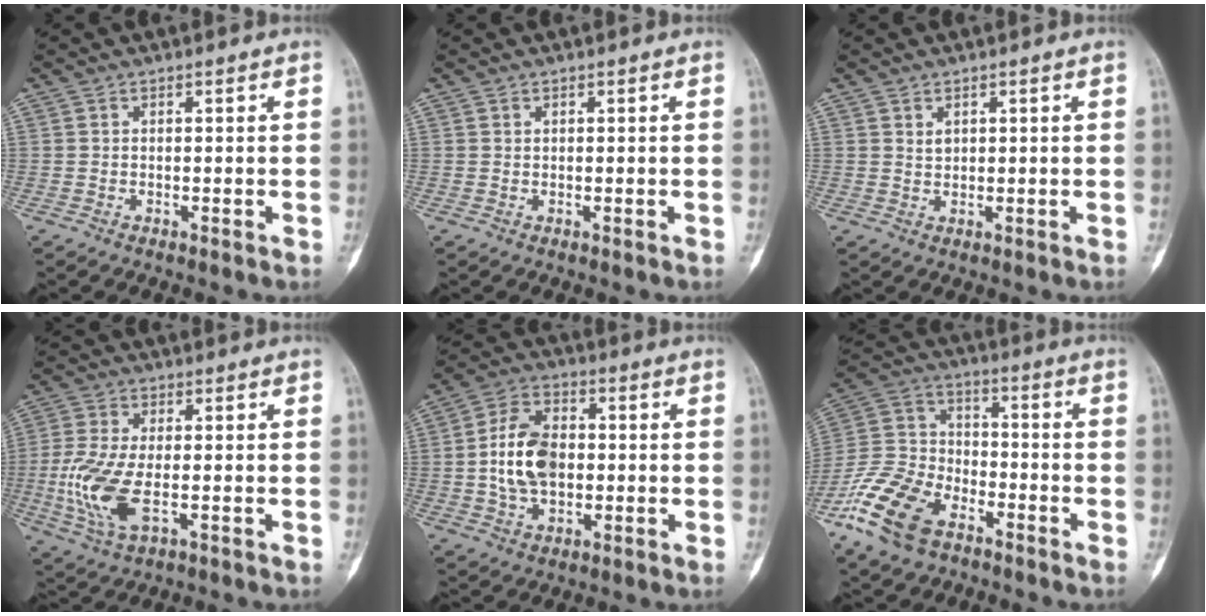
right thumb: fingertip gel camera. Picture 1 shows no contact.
{"total": 0.0}
{"total": 1.3, "force": [0.7, 0.8, 0.7], "torque": [-0.005, -0.006, 0.015]}
{"total": 11.1, "force": [-2.2, 5.0, 9.7], "torque": [-0.227, -0.009, -0.040]}
{"total": 12.1, "force": [-0.3, 7.9, 9.2], "torque": [-0.152, 0.013, -0.008]}
{"total": 16.4, "force": [-9.9, 9.1, 9.4], "torque": [-0.194, 0.044, -0.199]}